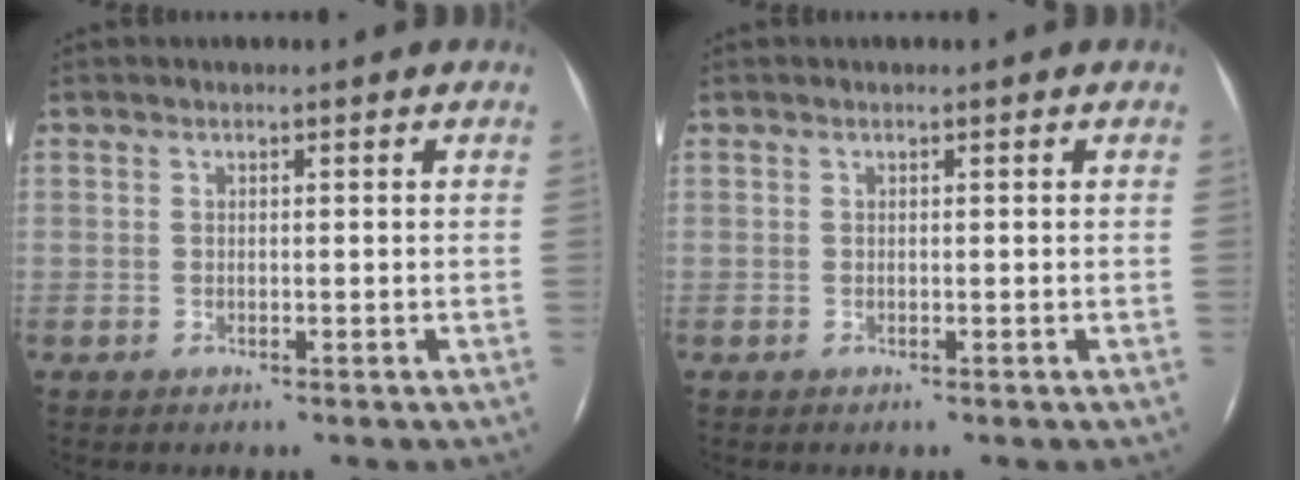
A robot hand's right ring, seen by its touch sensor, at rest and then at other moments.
{"total": 0.0}